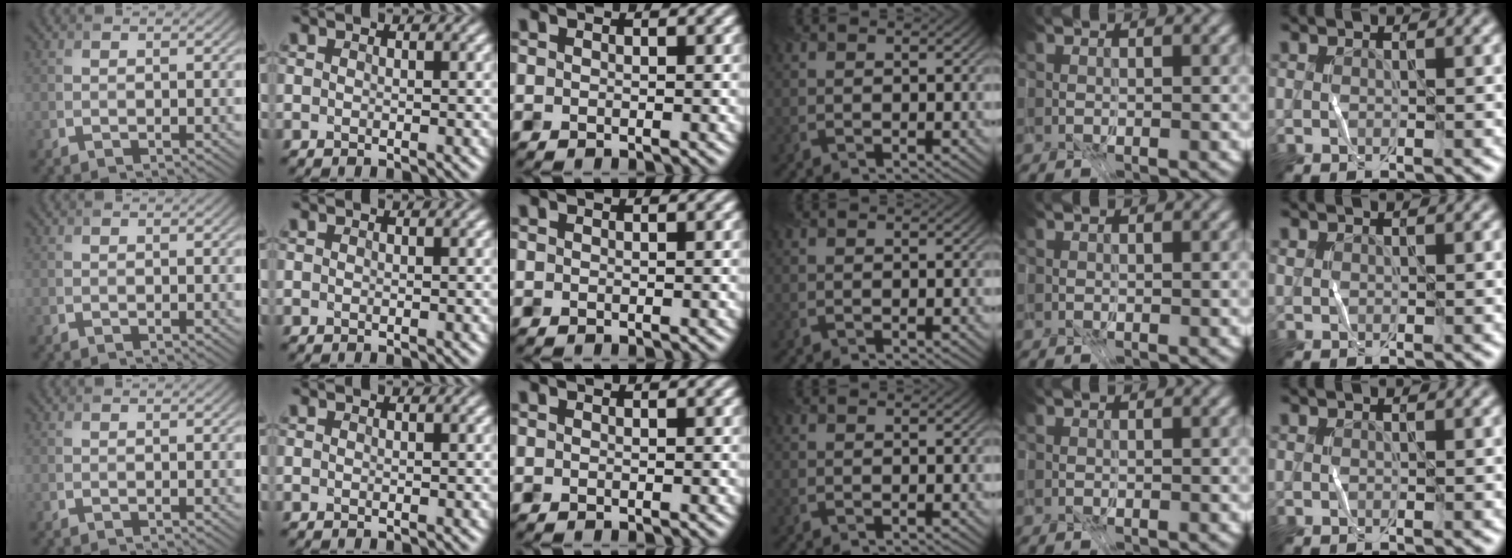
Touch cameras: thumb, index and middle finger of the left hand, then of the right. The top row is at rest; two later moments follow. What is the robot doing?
{"motion": "fold", "object": "coffee filter"}